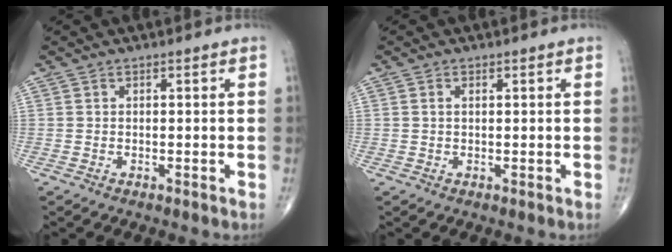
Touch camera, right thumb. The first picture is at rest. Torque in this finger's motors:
{"motor_torque": [-0.26, -0.04, 0.17, 0.21, 0.04]}